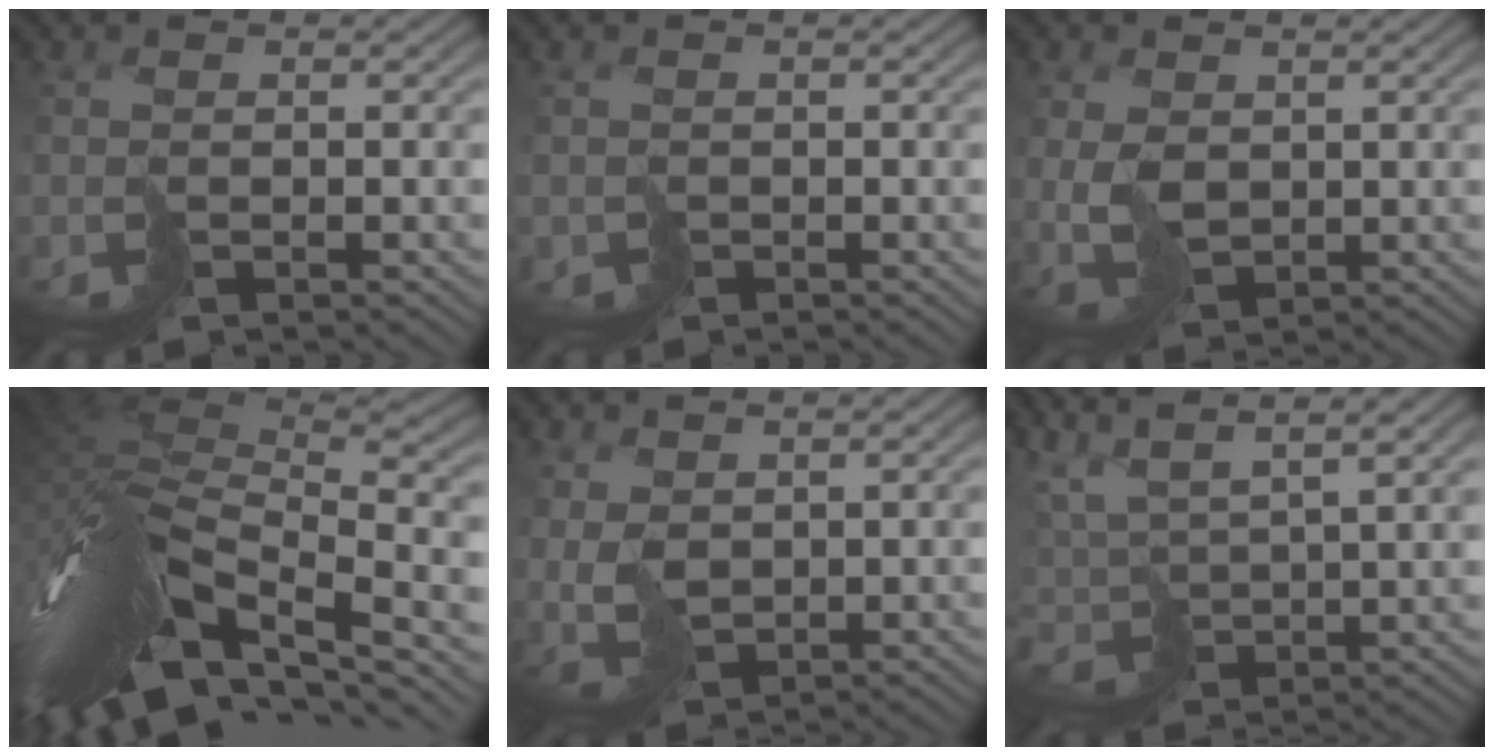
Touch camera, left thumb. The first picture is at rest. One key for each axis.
{"total": 1.6, "fx": 0.0, "fy": -0.1, "fz": -1.6, "tx": 0.036, "ty": -0.001, "tz": 0.004}
{"total": 3.3, "fx": 0.9, "fy": 2.5, "fz": 1.9, "tx": -0.062, "ty": -0.002, "tz": 0.027}
{"total": 14.5, "fx": -3.9, "fy": 6.4, "fz": 12.5, "tx": -0.267, "ty": -0.009, "tz": -0.050}
{"total": 2.7, "fx": 1.7, "fy": 1.9, "fz": 0.9, "tx": -0.036, "ty": 0.001, "tz": 0.044}
{"total": 8.1, "fx": 6.6, "fy": 2.0, "fz": 4.3, "tx": -0.112, "ty": 0.019, "tz": 0.139}